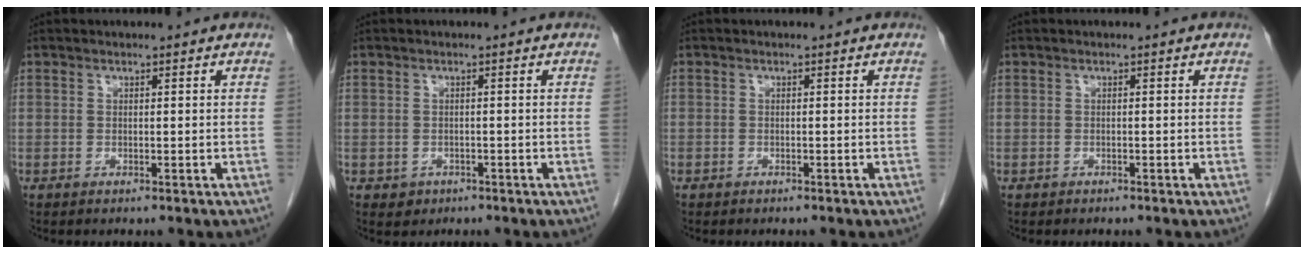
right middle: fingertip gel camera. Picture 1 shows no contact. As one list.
[{"total": 1.6, "force": [-0.8, 1.3, 0.3], "torque": [-0.007, 0.003, -0.007]}, {"total": 0.5, "force": [-0.4, 0.3, 0.1], "torque": [-0.006, 0.003, -0.009]}, {"total": 0.0}]